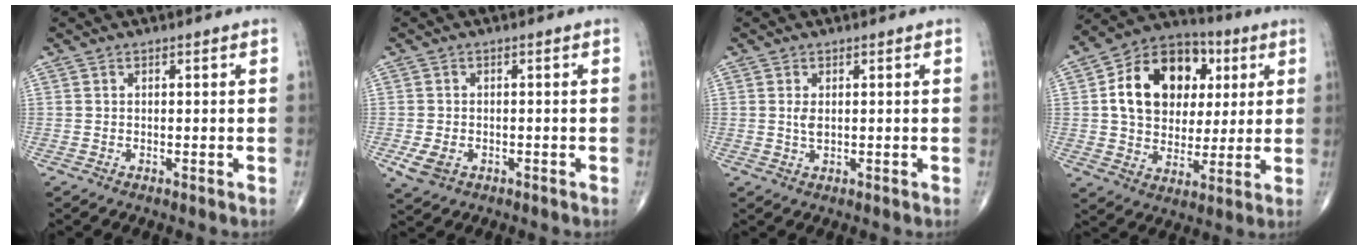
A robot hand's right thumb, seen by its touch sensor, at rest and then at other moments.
{"total": 3.9, "force": [-1.4, 2.8, 2.4], "torque": [-0.051, -0.001, -0.017]}
{"total": 1.9, "force": [0.3, 0.9, 1.6], "torque": [-0.031, -0.003, 0.009]}
{"total": 18.8, "force": [4.2, 14.2, 11.6], "torque": [-0.163, 0.009, 0.069]}